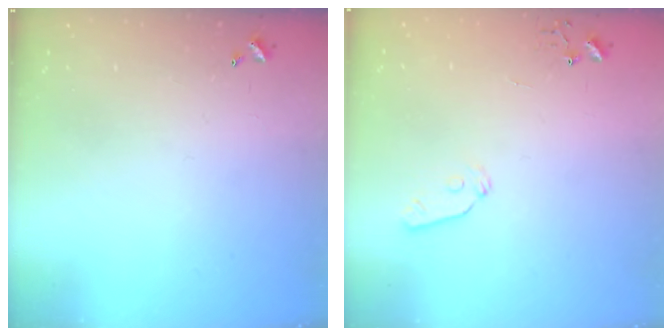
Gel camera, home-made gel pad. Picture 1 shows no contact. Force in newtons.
{"total": 6.0, "press": 5.9, "slide": 0.9}